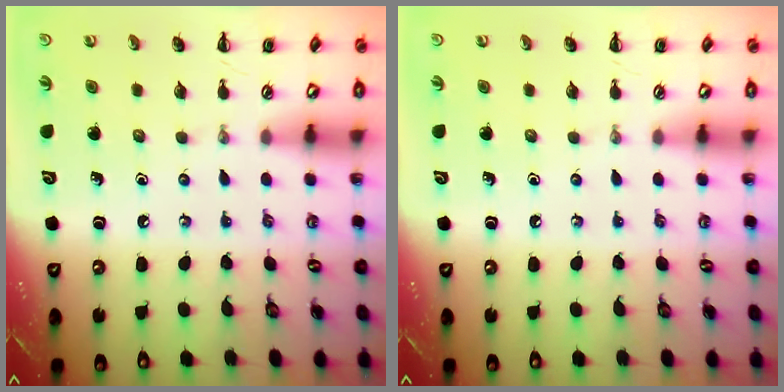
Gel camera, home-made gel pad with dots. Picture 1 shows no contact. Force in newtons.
{"total": 0.0}